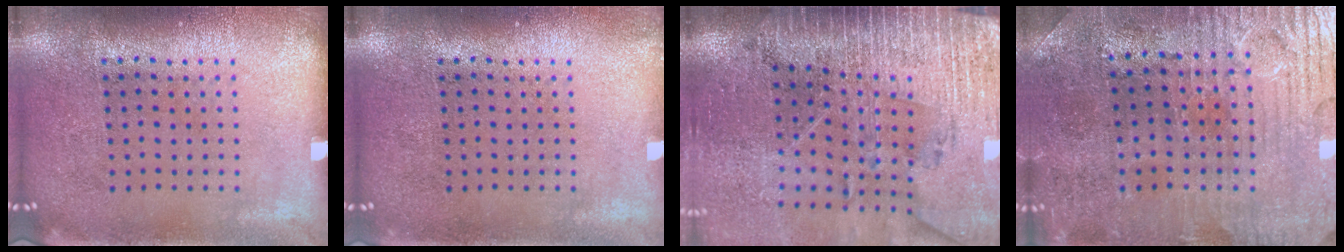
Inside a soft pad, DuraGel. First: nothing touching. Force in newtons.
{"total": 0.7, "press": 0.7, "slide": 0.1}
{"total": 3.3, "press": 3.1, "slide": 1.0}
{"total": 2.2, "press": 2.2, "slide": 0.5}